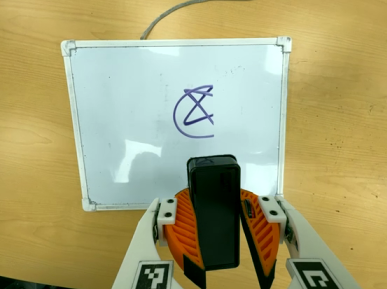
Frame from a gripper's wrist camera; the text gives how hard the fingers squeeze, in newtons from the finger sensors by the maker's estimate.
{"total": 11.8, "left": 12.2, "right": 11.5}